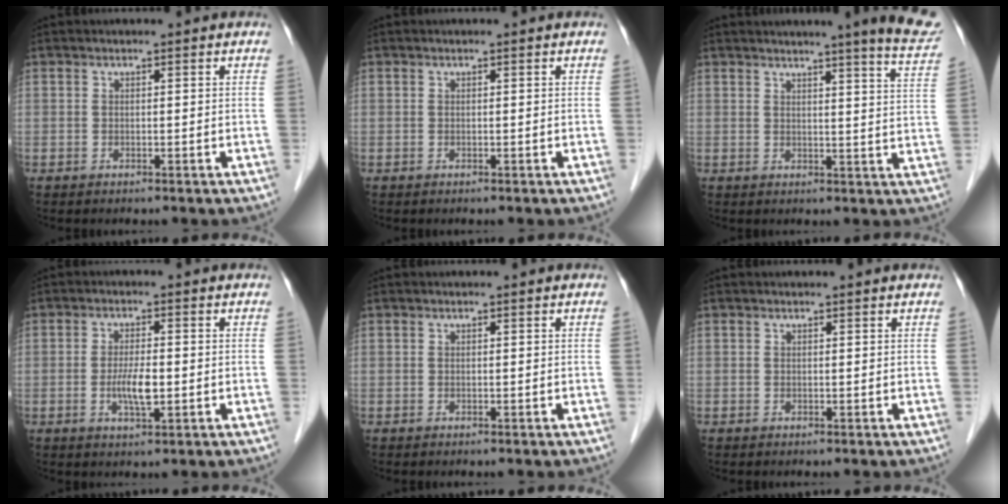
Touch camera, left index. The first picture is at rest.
{"total": 0.0}
{"total": 9.8, "force": [8.6, -0.9, 4.8], "torque": [-0.050, -0.037, 0.078]}
{"total": 4.2, "force": [-0.8, 0.9, 4.0], "torque": [-0.082, -0.004, -0.012]}
{"total": 0.0}
{"total": 0.5, "force": [0.5, 0.0, 0.1], "torque": [-0.005, 0.002, 0.007]}